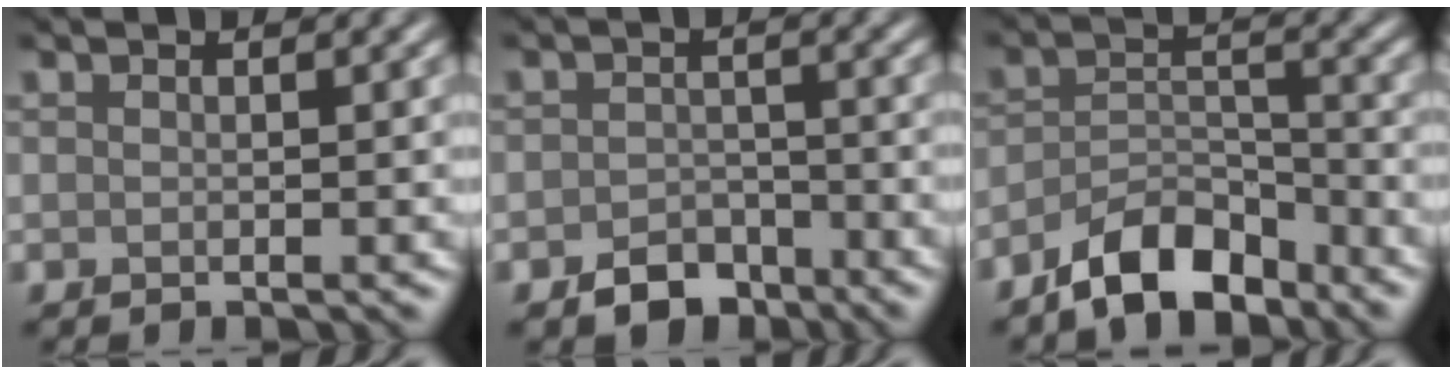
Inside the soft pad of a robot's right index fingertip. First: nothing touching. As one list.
[{"total": 3.3, "force": [-2.3, 2.0, 1.1], "torque": [-0.011, 0.000, -0.043]}, {"total": 5.5, "force": [-4.3, 2.2, 2.7], "torque": [-0.039, -0.001, -0.083]}]